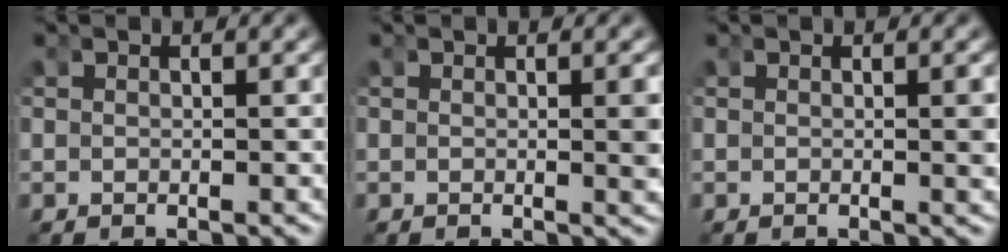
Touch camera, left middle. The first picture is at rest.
{"total": 0.9, "force": [0.0, -0.2, 0.8], "torque": [-0.004, -0.003, 0.000]}
{"total": 0.5, "force": [0.0, -0.2, 0.5], "torque": [-0.001, -0.002, 0.000]}